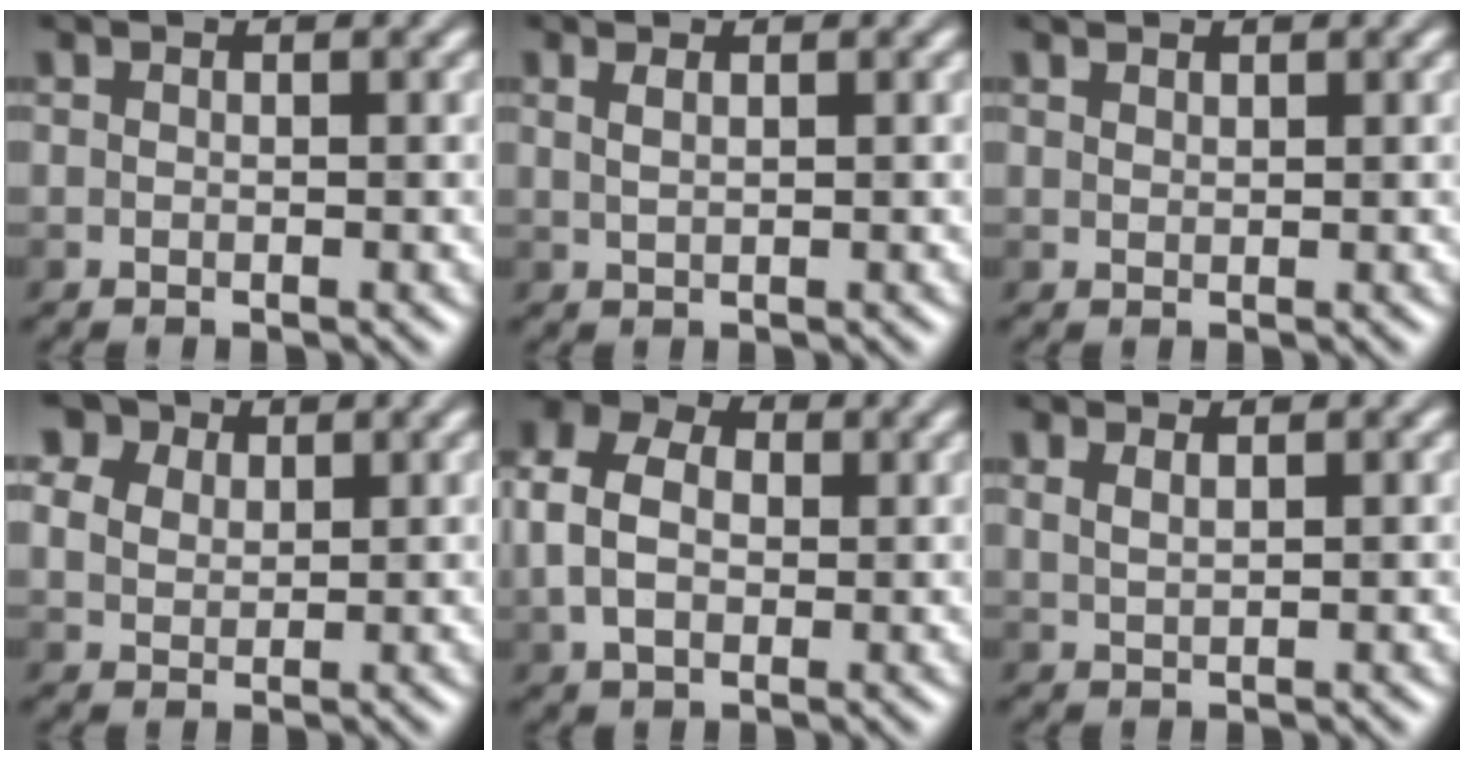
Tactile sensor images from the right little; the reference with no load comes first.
{"total": 1.4, "force": [0.7, 0.5, 1.1], "torque": [-0.013, 0.003, 0.004]}
{"total": 0.9, "force": [0.8, 0.3, 0.2], "torque": [-0.009, -0.003, 0.023]}
{"total": 9.9, "force": [6.0, 6.4, 4.6], "torque": [-0.120, 0.028, 0.095]}
{"total": 6.0, "force": [0.4, 4.4, 4.1], "torque": [-0.109, 0.015, 0.006]}
{"total": 1.4, "force": [0.9, 0.6, 1.0], "torque": [-0.021, 0.004, 0.017]}